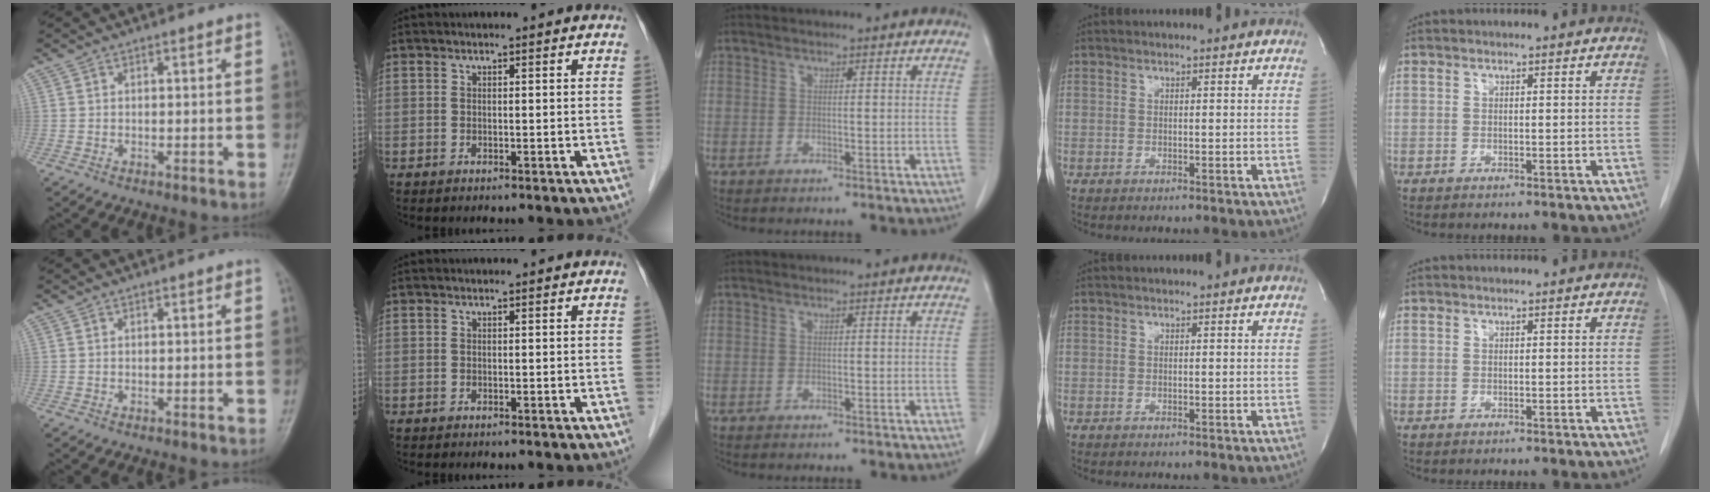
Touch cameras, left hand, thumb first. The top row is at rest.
{}